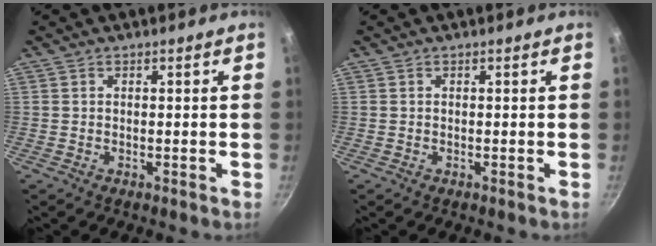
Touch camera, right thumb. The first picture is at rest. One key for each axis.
{"total": 0.0}